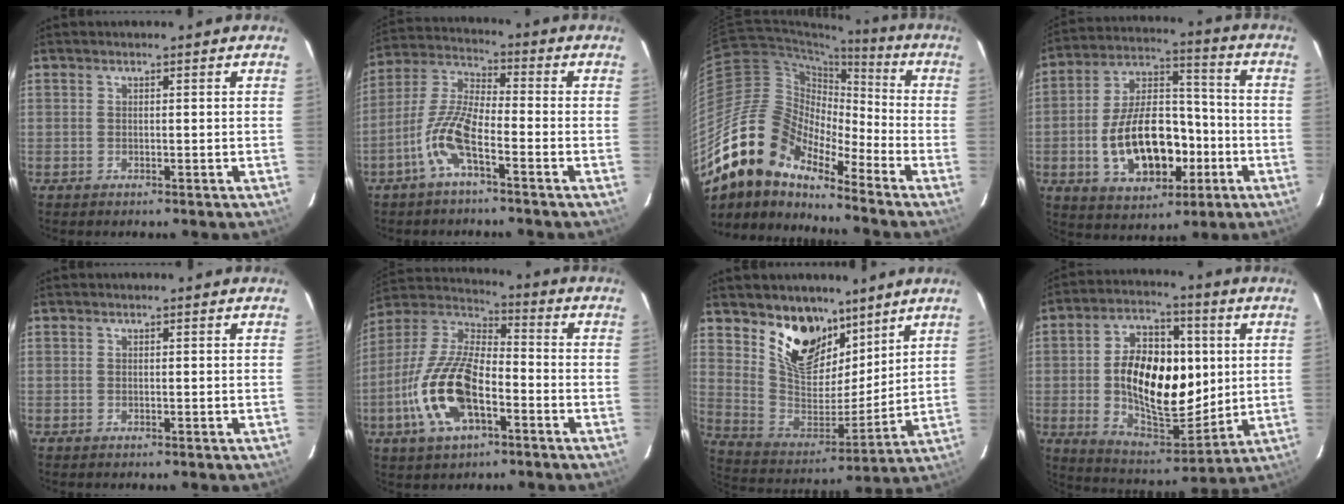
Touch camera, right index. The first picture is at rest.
{"total": 9.1, "force": [-4.7, 2.2, 7.5], "torque": [-0.168, 0.005, -0.095]}
{"total": 18.2, "force": [-14.2, 6.9, 9.0], "torque": [-0.156, -0.006, -0.283]}
{"total": 17.8, "force": [-5.0, 10.1, 13.8], "torque": [-0.266, 0.020, -0.064]}
{"total": 0.0}
{"total": 16.8, "force": [-6.3, 7.5, 13.7], "torque": [-0.291, -0.005, -0.121]}
{"total": 16.3, "force": [10.8, 8.8, 8.5], "torque": [-0.171, -0.014, 0.203]}
{"total": 19.5, "force": [1.0, 11.0, 16.1], "torque": [-0.284, 0.013, 0.028]}